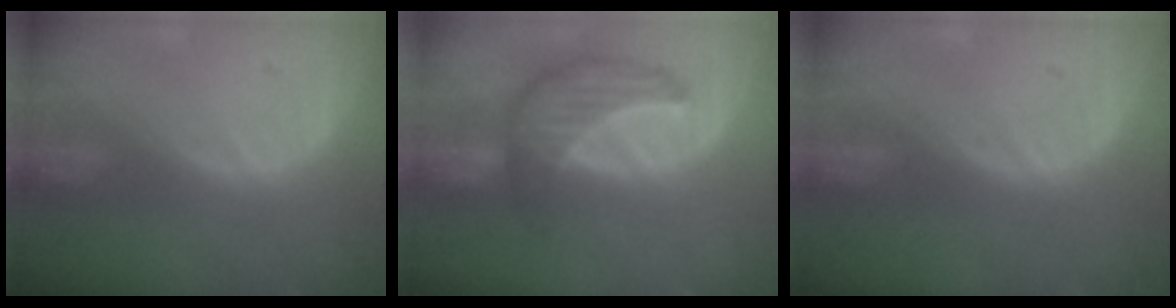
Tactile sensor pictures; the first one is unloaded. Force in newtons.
{"total": 7.4, "press": 7.4, "slide": 0.2}
{"total": 0.0}